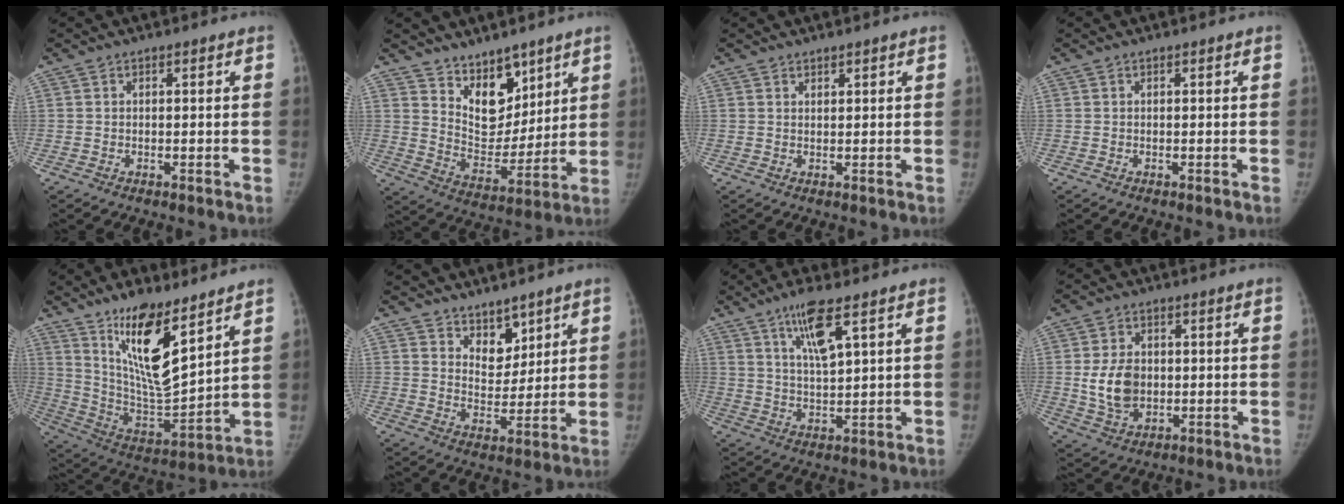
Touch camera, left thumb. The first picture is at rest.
{"total": 11.8, "force": [8.0, 6.8, 5.5], "torque": [-0.044, -0.065, 0.151]}
{"total": 0.9, "force": [0.7, 0.4, 0.3], "torque": [0.001, -0.005, 0.011]}
{"total": 0.0}
{"total": 17.6, "force": [10.5, 5.6, 13.0], "torque": [-0.202, -0.071, 0.204]}
{"total": 6.6, "force": [4.7, 4.0, 2.4], "torque": [-0.003, -0.038, 0.086]}
{"total": 8.0, "force": [4.2, 1.7, 6.6], "torque": [-0.121, -0.024, 0.084]}
{"total": 8.7, "force": [0.0, 6.4, 5.9], "torque": [-0.089, -0.004, 0.008]}